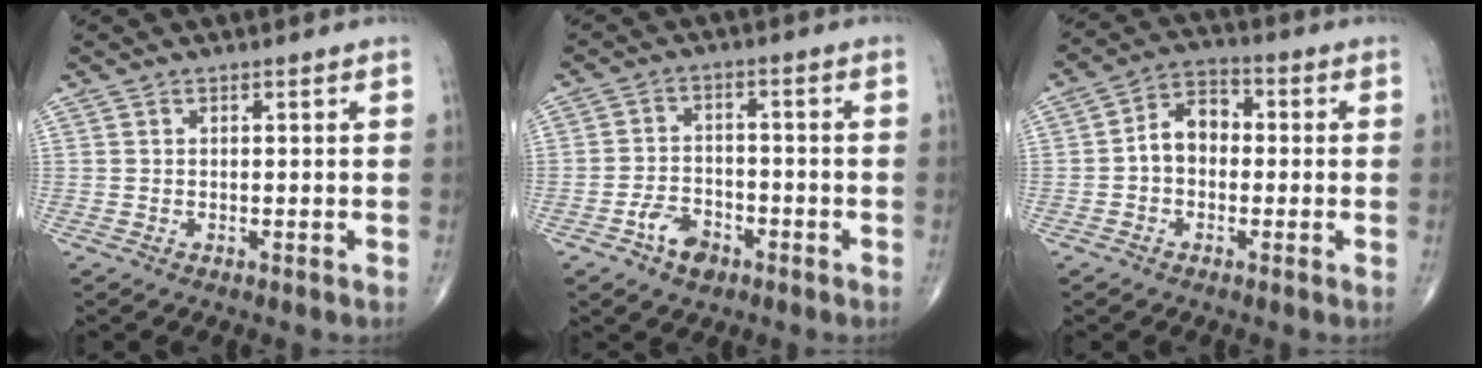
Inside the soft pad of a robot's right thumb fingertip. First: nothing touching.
{"total": 6.0, "force": [-3.3, 3.8, 3.3], "torque": [-0.043, 0.024, -0.058]}
{"total": 7.1, "force": [-0.5, 5.2, 4.8], "torque": [-0.063, 0.028, -0.022]}